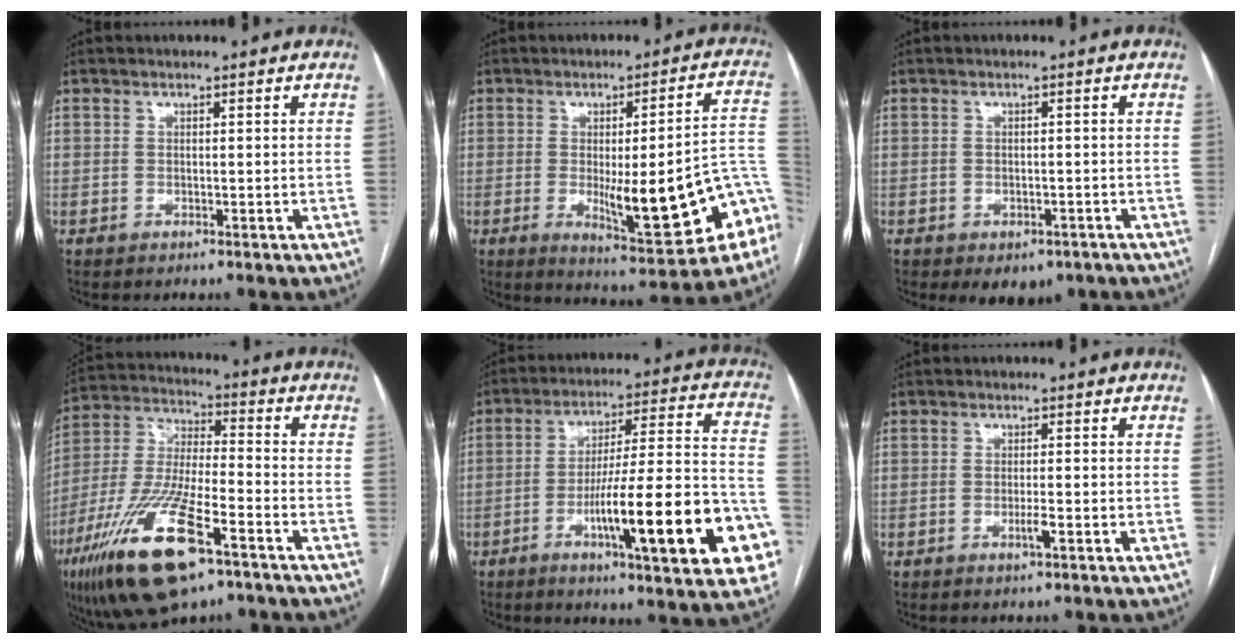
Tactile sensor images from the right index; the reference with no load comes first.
{"total": 18.4, "force": [-5.1, 3.4, 17.4], "torque": [-0.159, 0.015, -0.048]}
{"total": 5.5, "force": [-3.9, 3.2, 2.3], "torque": [-0.015, 0.002, -0.045]}
{"total": 19.8, "force": [-10.7, 5.4, 15.7], "torque": [-0.353, -0.029, -0.190]}
{"total": 23.1, "force": [-8.4, 2.3, 21.4], "torque": [-0.259, 0.006, -0.117]}
{"total": 1.7, "force": [-0.6, 0.0, 1.5], "torque": [-0.030, -0.002, -0.010]}